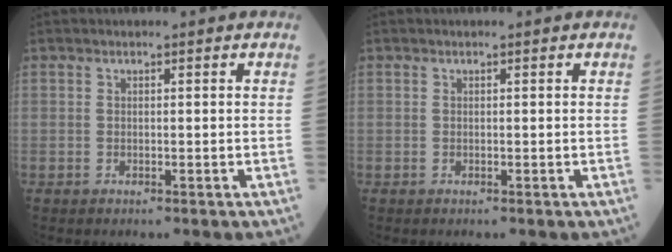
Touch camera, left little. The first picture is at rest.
{"total": 0.0}